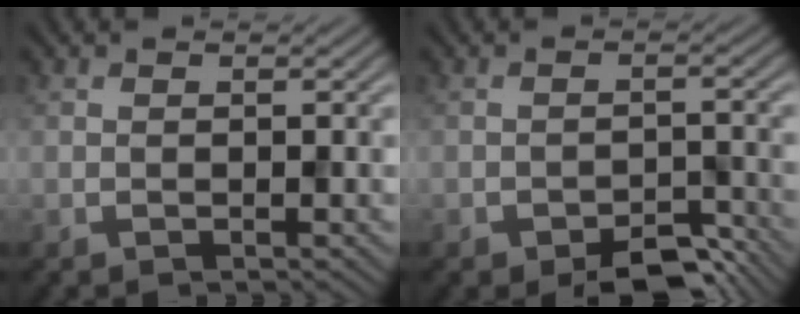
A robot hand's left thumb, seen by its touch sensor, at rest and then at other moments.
{"total": 4.8, "force": [-3.7, 1.9, 2.4], "torque": [-0.029, 0.003, -0.053]}